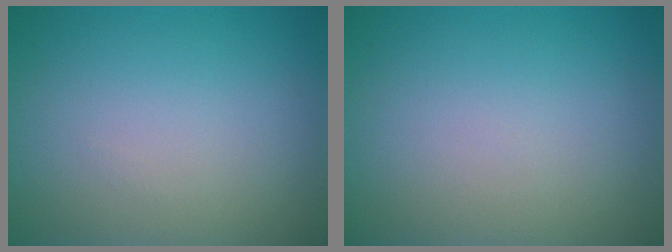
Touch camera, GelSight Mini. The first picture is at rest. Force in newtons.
{"total": 0.0}